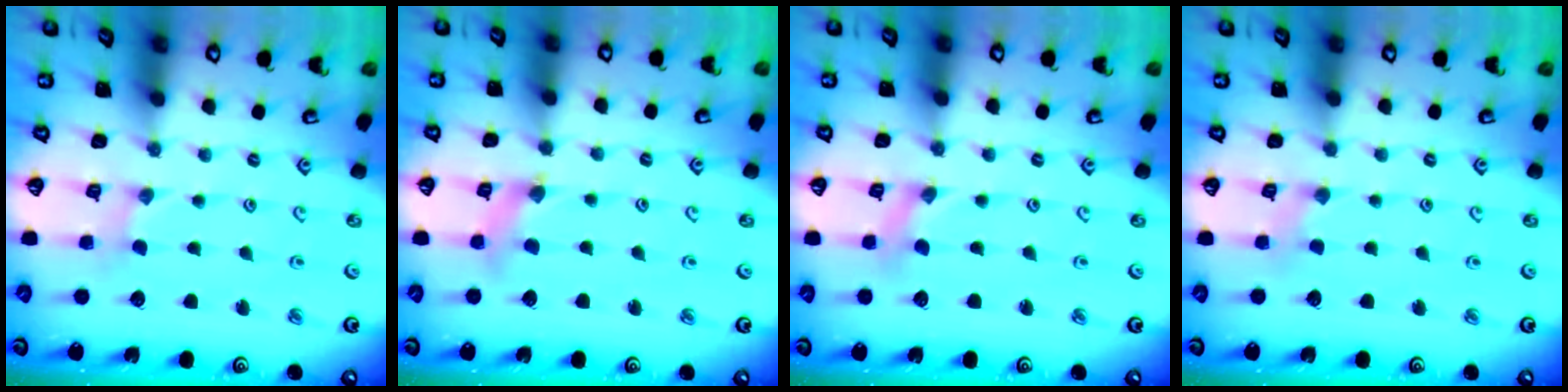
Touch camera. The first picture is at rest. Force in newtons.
{"total": 2.5, "press": 2.4, "slide": 0.3}
{"total": 0.0}
{"total": 1.1, "press": 1.0, "slide": 0.2}